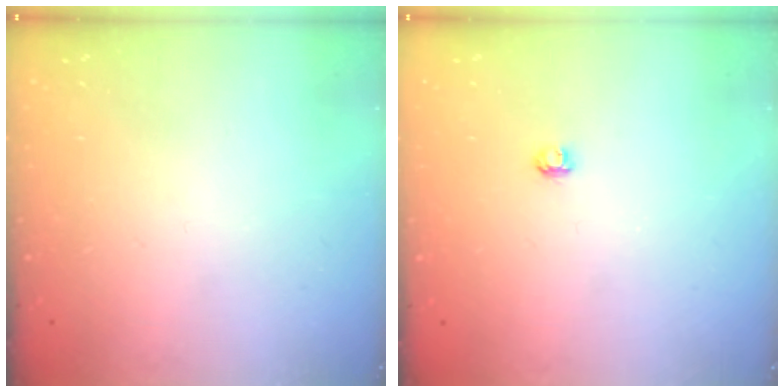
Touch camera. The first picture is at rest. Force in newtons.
{"total": 2.9, "press": 2.9, "slide": 0.3}